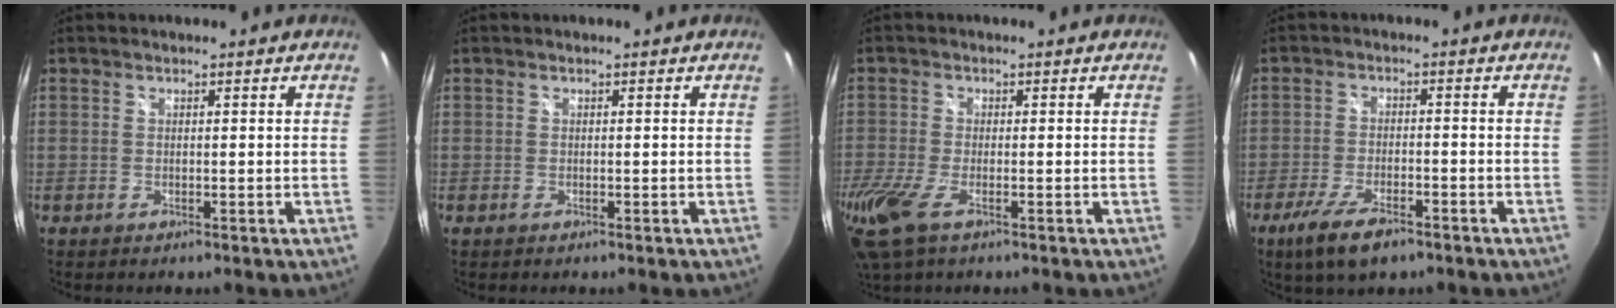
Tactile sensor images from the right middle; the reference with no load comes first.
{"total": 0.0}
{"total": 10.6, "force": [-5.7, 4.0, 8.0], "torque": [-0.190, -0.040, -0.112]}
{"total": 8.4, "force": [-5.6, 2.5, 5.7], "torque": [-0.139, -0.025, -0.103]}